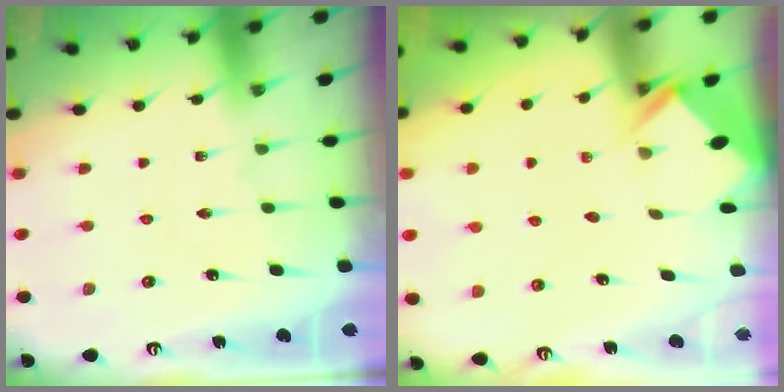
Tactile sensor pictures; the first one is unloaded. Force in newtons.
{"total": 2.7, "press": 2.7, "slide": 0.2}